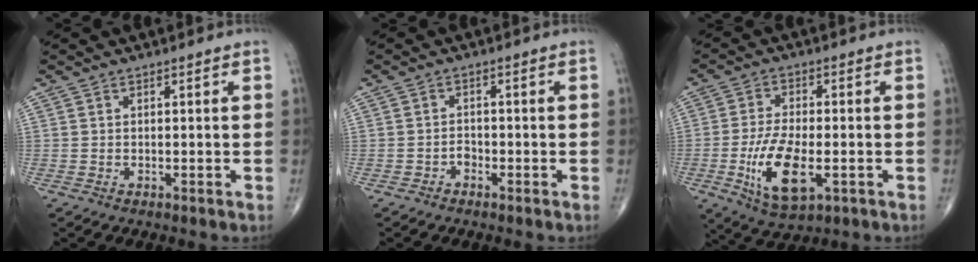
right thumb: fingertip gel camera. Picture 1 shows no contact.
{"total": 1.5, "force": [-1.0, 1.0, 0.5], "torque": [-0.003, 0.006, -0.020]}
{"total": 11.6, "force": [-3.1, 5.1, 9.9], "torque": [-0.190, -0.003, -0.050]}